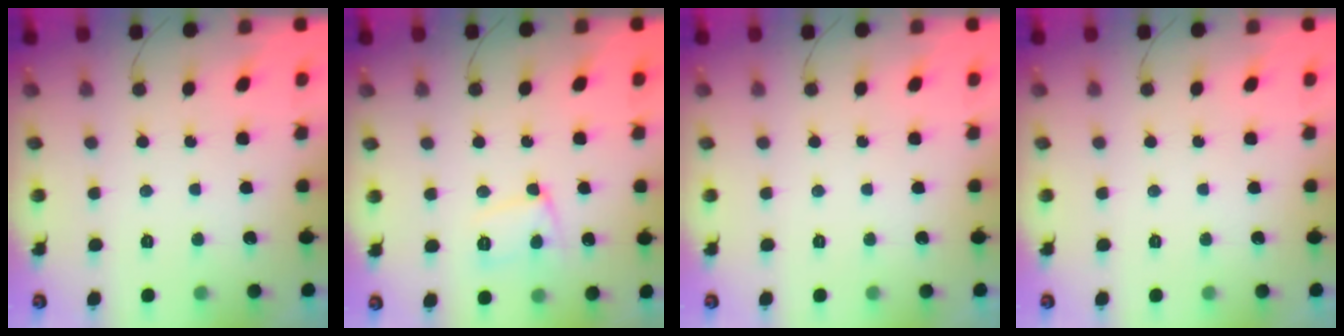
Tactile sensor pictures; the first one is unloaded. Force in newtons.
{"total": 10.4, "press": 10.4, "slide": 0.9}
{"total": 0.0}
{"total": 0.0}